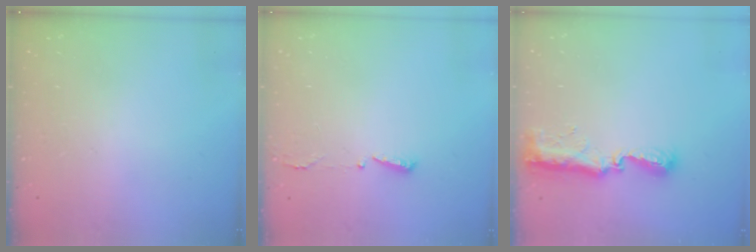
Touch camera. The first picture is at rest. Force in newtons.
{"total": 2.9, "press": 2.8, "slide": 0.6}
{"total": 8.6, "press": 8.6, "slide": 0.5}